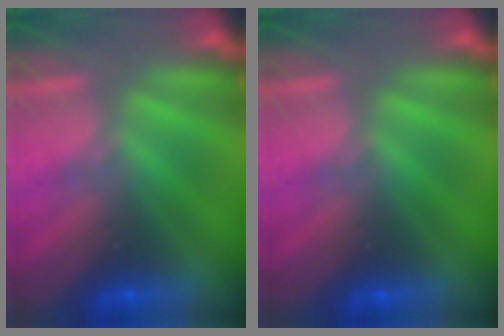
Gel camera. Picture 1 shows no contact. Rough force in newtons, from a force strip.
{"total": 0.0}